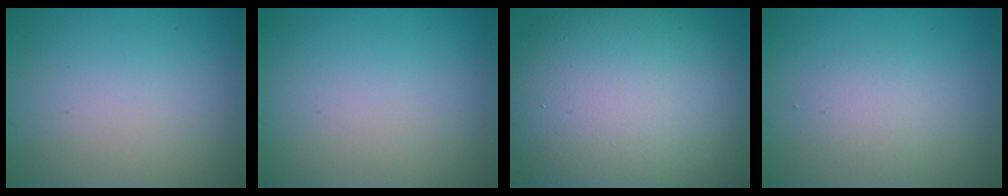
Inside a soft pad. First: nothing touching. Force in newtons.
{"total": 0.0}
{"total": 16.2, "press": 16.2, "slide": 0.6}
{"total": 2.2, "press": 2.2, "slide": 0.1}